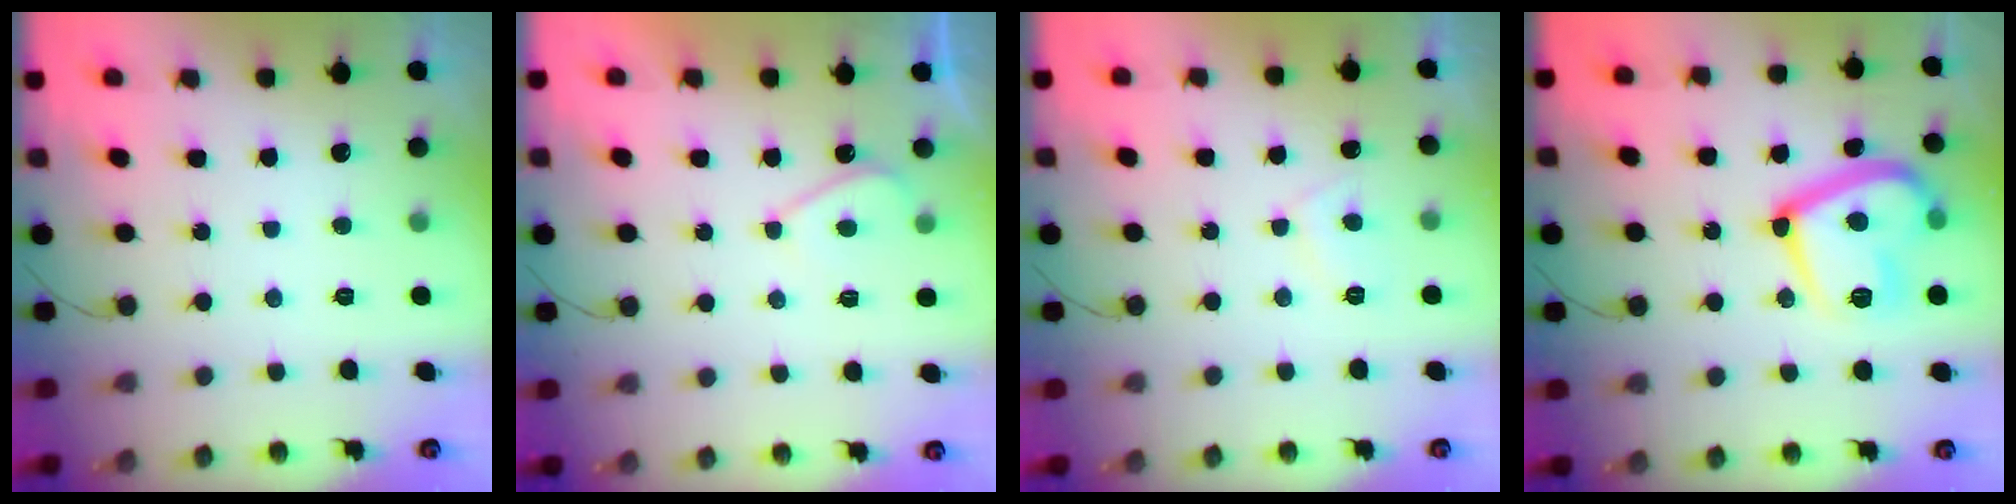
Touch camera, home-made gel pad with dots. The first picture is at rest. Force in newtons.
{"total": 2.9, "press": 2.9, "slide": 0.4}
{"total": 3.2, "press": 3.1, "slide": 0.8}
{"total": 17.3, "press": 17.3, "slide": 1.5}